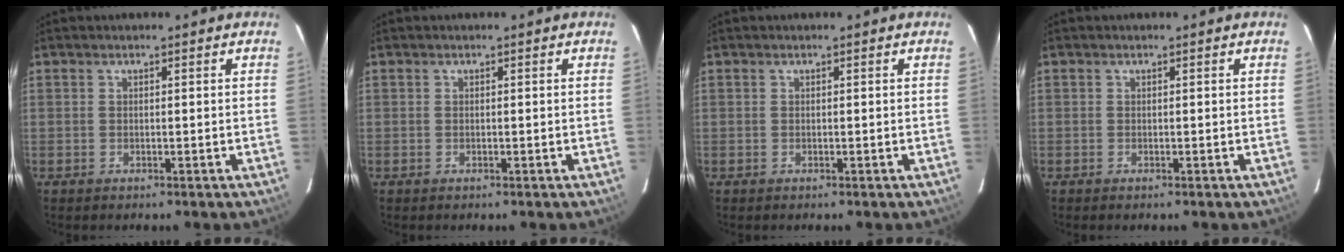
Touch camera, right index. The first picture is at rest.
{"total": 0.0}
{"total": 0.0}
{"total": 0.0}